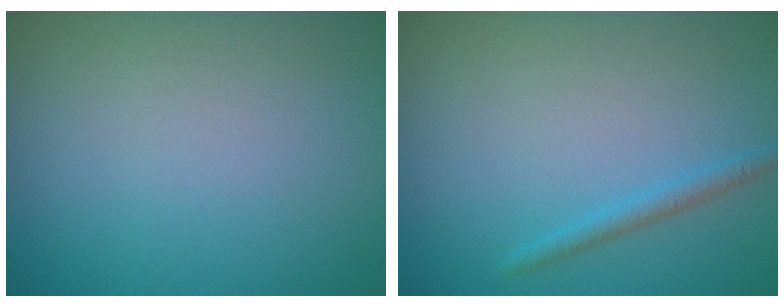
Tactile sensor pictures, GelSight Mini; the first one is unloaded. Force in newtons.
{"total": 1.4, "press": 1.4, "slide": 0.1}